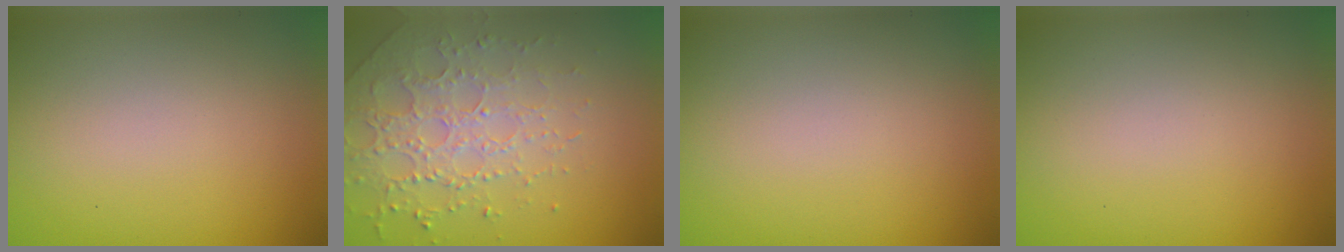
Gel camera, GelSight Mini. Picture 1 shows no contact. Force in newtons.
{"total": 3.0, "press": 2.8, "slide": 1.1}
{"total": 0.0}
{"total": 0.0}